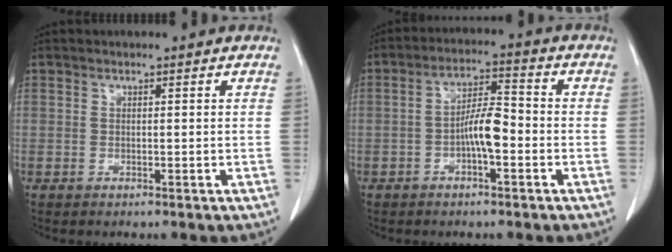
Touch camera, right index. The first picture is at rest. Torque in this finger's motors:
{"motor_torque": [0.74, -0.26, 0.19, 0.11]}